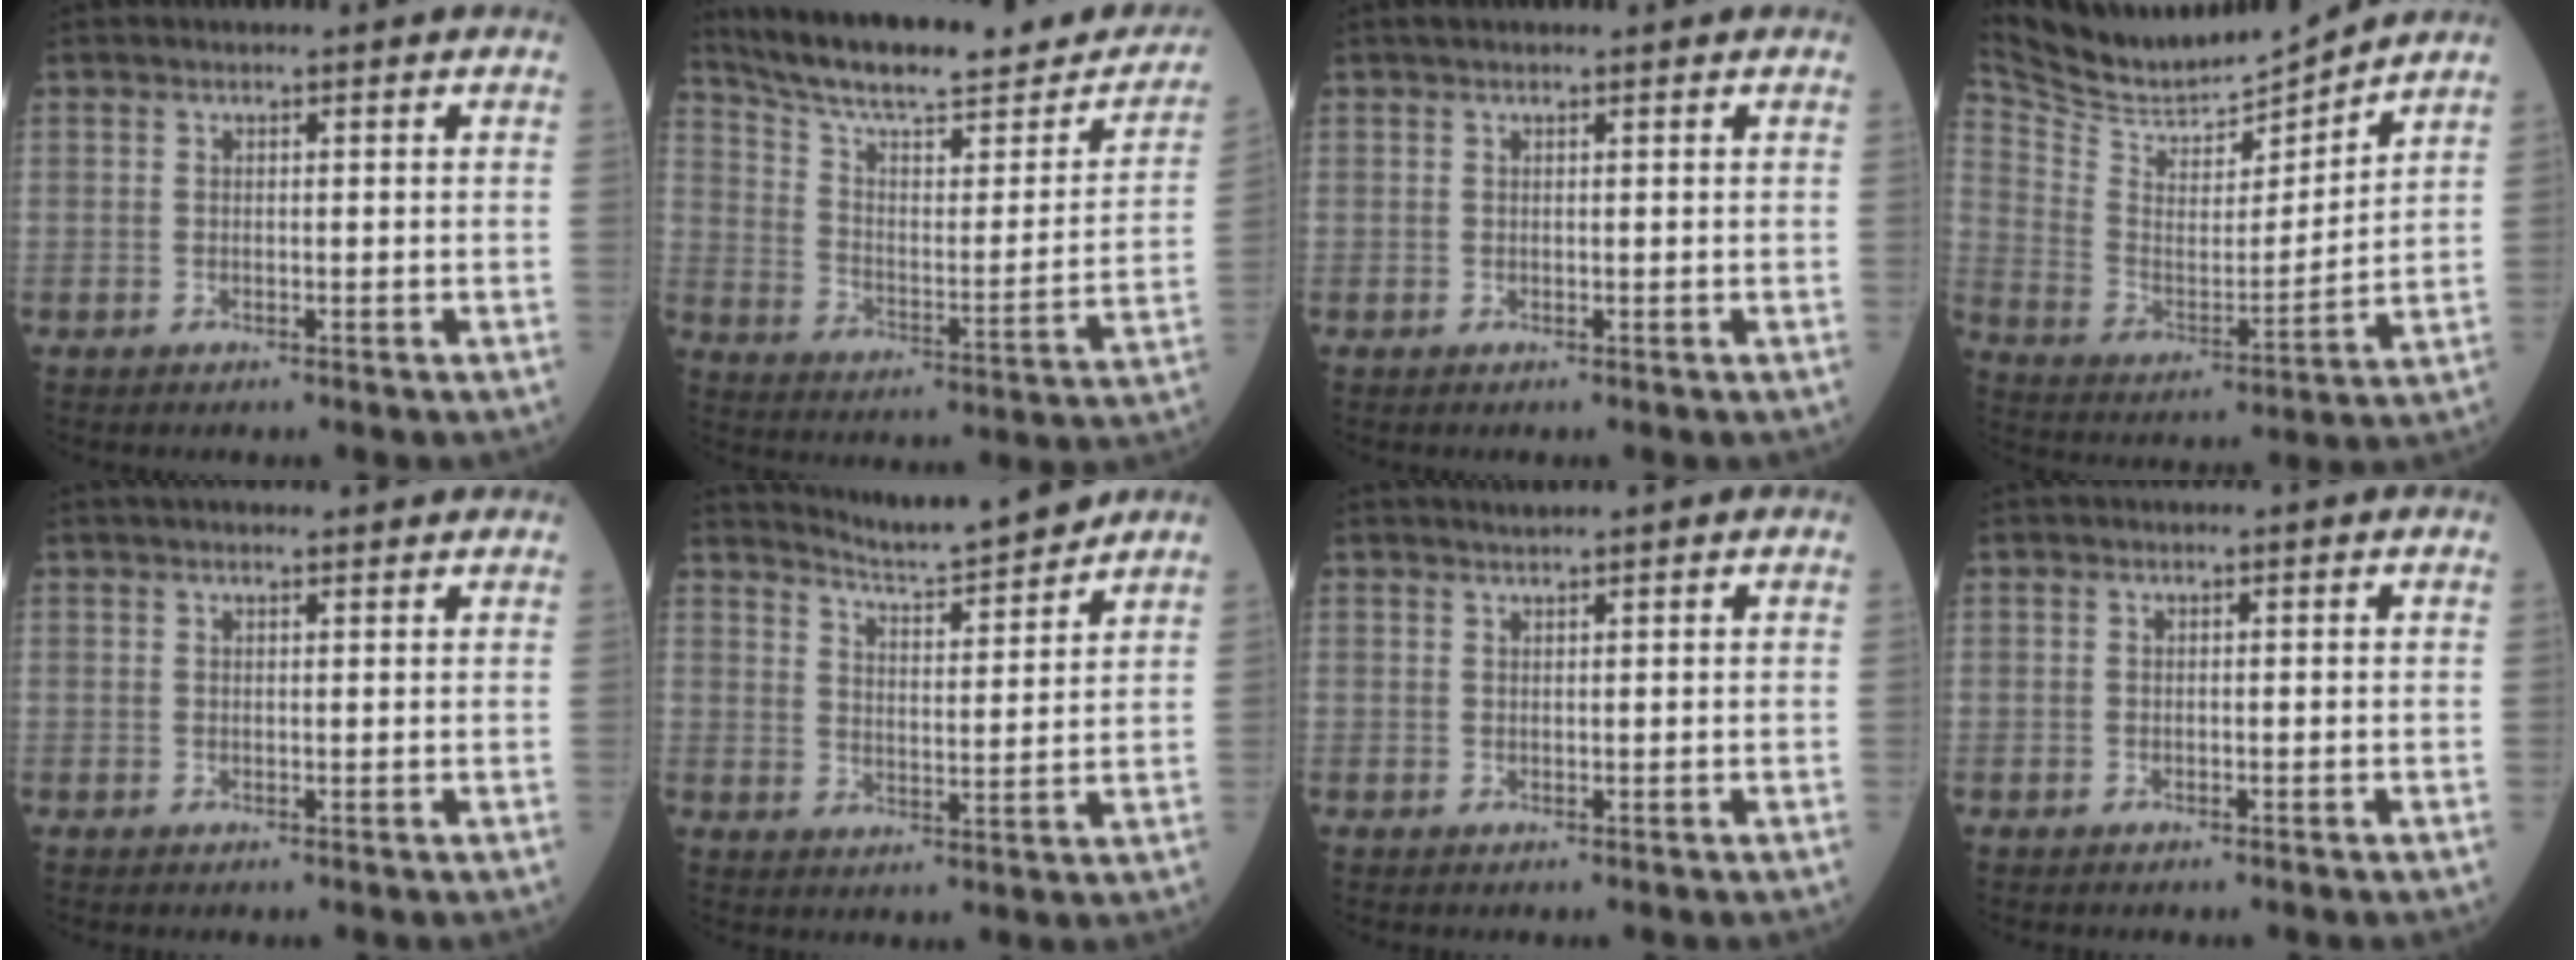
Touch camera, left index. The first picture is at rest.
{"total": 24.1, "force": [21.1, 5.0, 10.6], "torque": [-0.155, -0.024, 0.291]}
{"total": 1.9, "force": [1.6, 0.4, 0.9], "torque": [-0.016, 0.020, 0.025]}
{"total": 13.0, "force": [12.8, 1.2, 1.8], "torque": [-0.055, -0.011, 0.239]}
{"total": 4.8, "force": [4.3, 0.8, 2.0], "torque": [-0.023, 0.025, 0.053]}
{"total": 9.0, "force": [8.8, -0.6, 2.1], "torque": [-0.046, -0.008, 0.140]}
{"total": 1.1, "force": [1.0, -0.2, 0.3], "torque": [-0.007, 0.002, 0.022]}
{"total": 0.0}